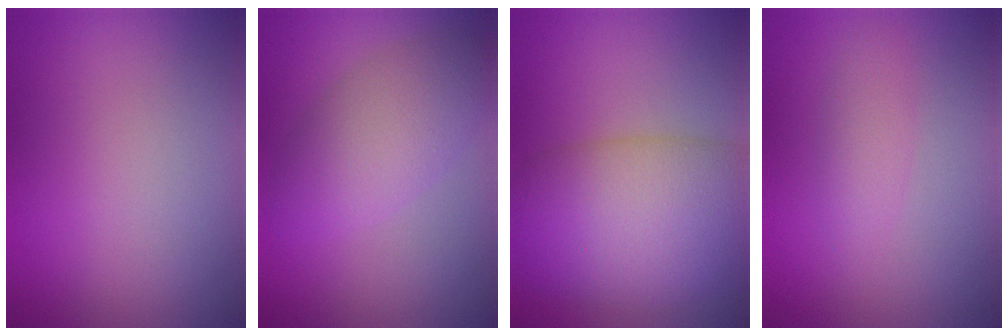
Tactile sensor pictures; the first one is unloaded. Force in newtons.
{"total": 4.8, "press": 4.8, "slide": 0.0}
{"total": 10.9, "press": 10.9, "slide": 0.3}
{"total": 1.8, "press": 1.8, "slide": 0.0}